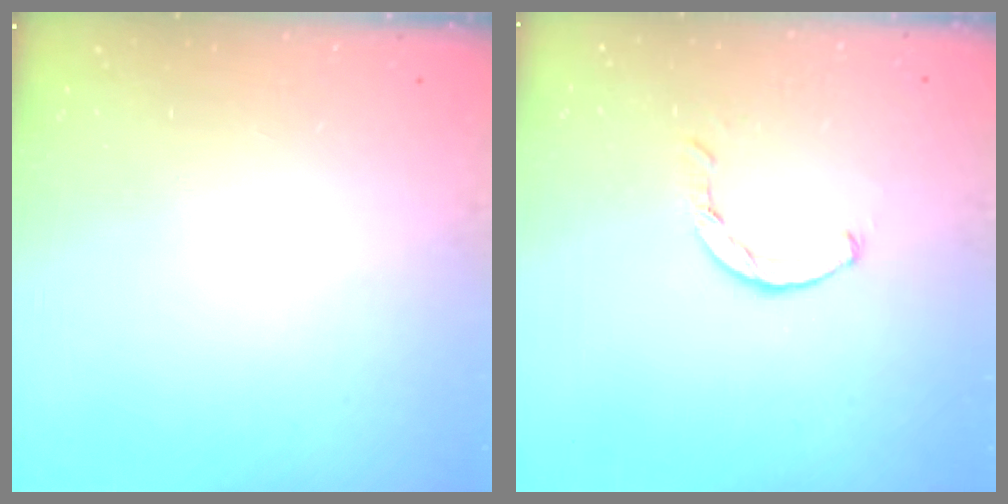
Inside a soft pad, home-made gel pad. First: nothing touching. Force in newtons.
{"total": 1.4, "press": 1.3, "slide": 0.3}